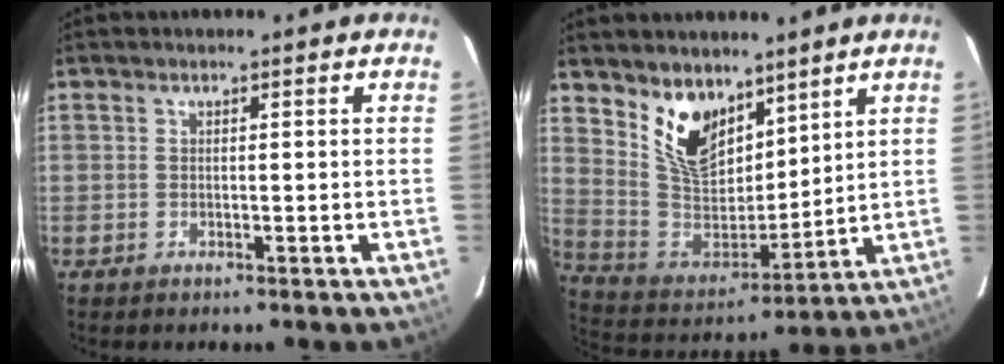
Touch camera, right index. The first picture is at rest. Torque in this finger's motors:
{"motor_torque": [0.32, 0.30, 0.43, 0.10]}